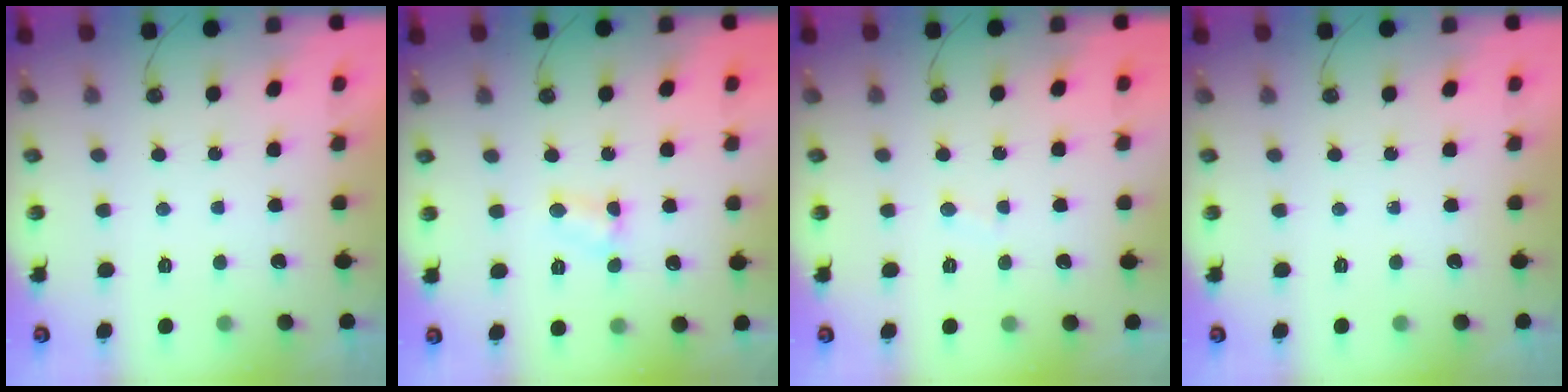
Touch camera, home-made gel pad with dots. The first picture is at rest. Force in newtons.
{"total": 4.8, "press": 4.7, "slide": 0.5}
{"total": 1.8, "press": 1.8, "slide": 0.2}
{"total": 0.0}